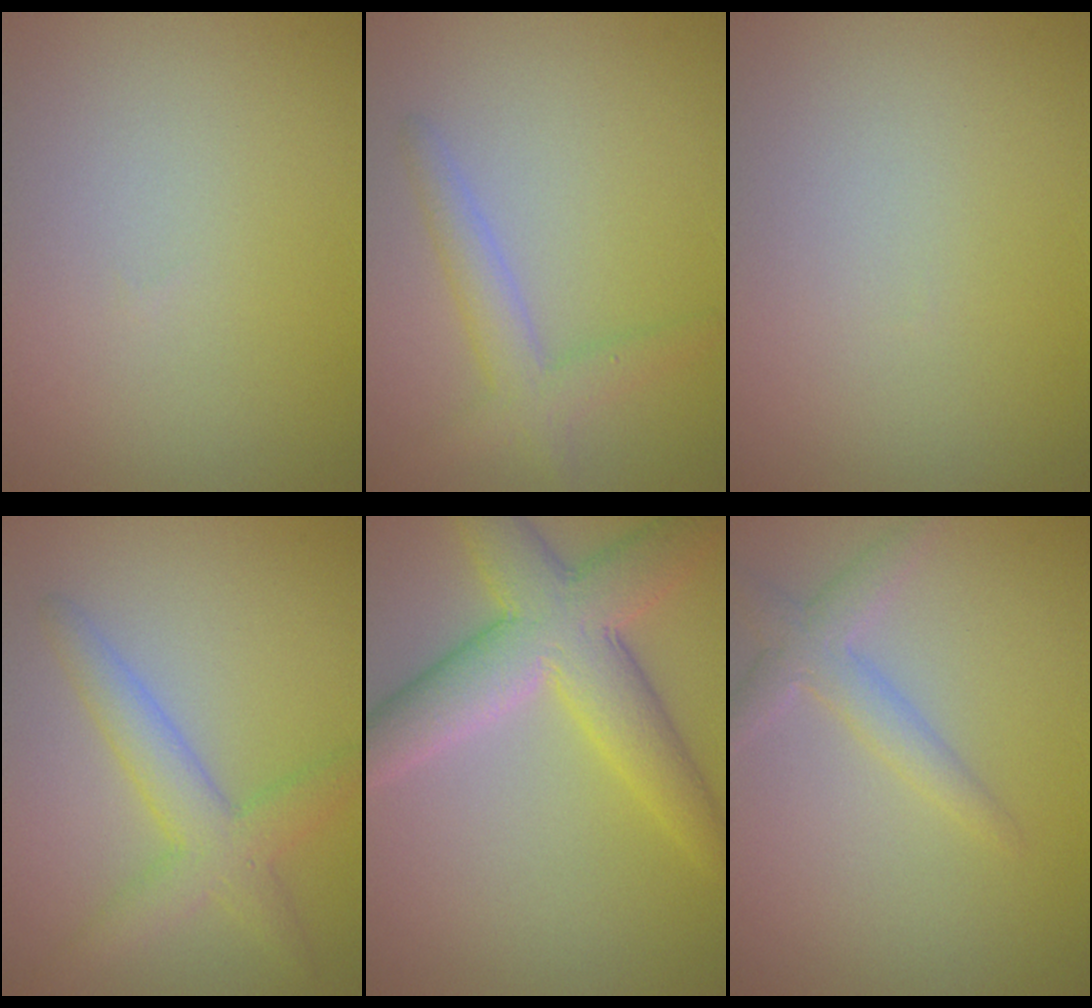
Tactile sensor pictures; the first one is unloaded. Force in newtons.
{"total": 2.7, "press": 2.7, "slide": 0.3}
{"total": 0.0}
{"total": 3.9, "press": 3.9, "slide": 0.1}
{"total": 7.3, "press": 7.3, "slide": 0.3}
{"total": 2.5, "press": 2.5, "slide": 0.2}